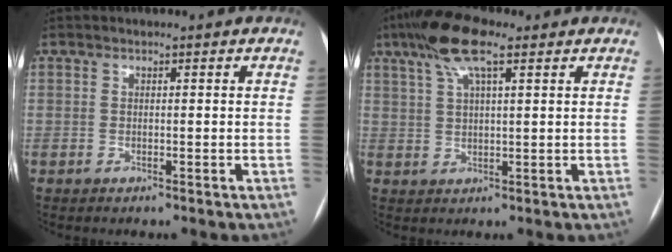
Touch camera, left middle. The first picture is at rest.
{"total": 8.5, "force": [5.0, 1.6, 6.7], "torque": [-0.140, 0.024, 0.091]}